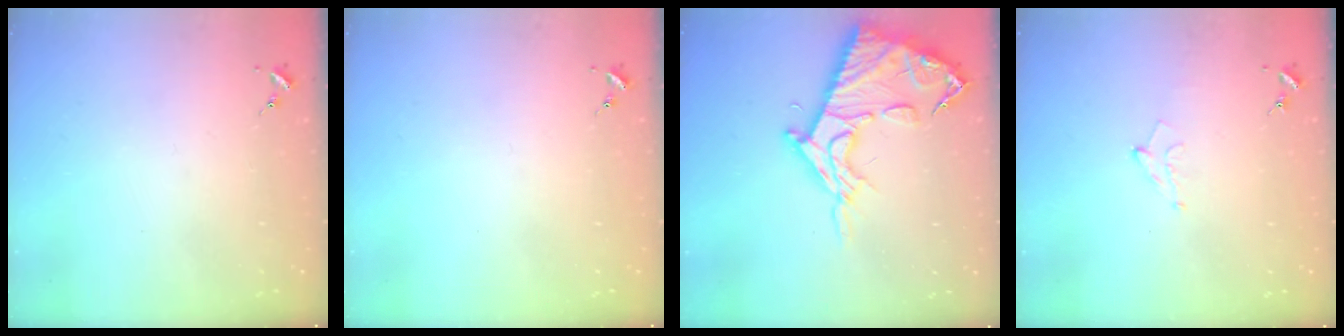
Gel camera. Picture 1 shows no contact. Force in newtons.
{"total": 0.0}
{"total": 17.0, "press": 16.9, "slide": 1.7}
{"total": 6.1, "press": 6.1, "slide": 0.8}